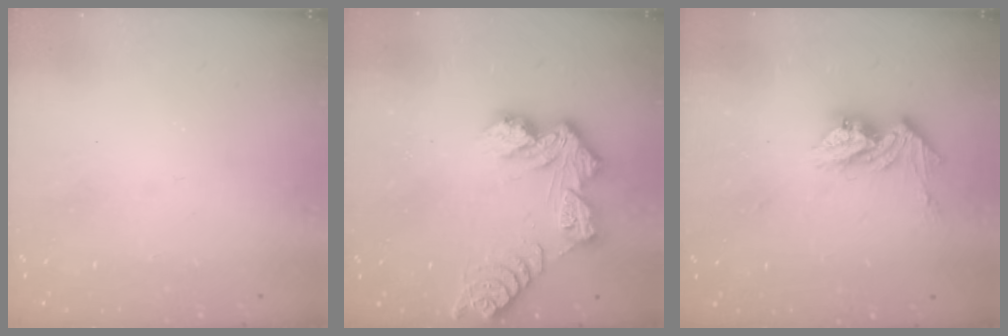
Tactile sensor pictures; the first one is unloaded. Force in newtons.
{"total": 10.8, "press": 10.7, "slide": 1.1}
{"total": 11.2, "press": 11.2, "slide": 0.9}